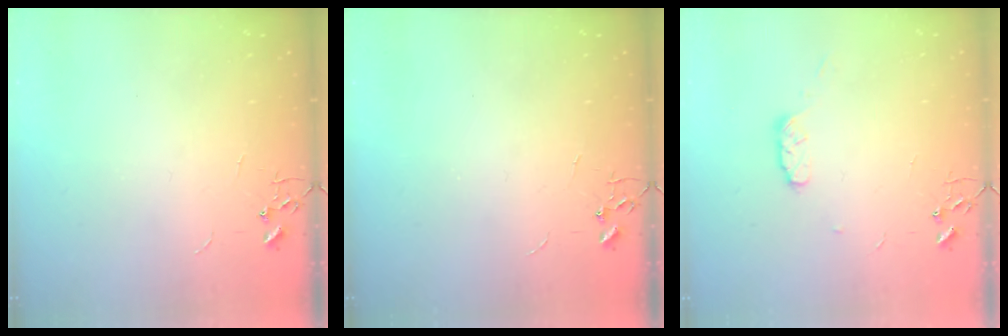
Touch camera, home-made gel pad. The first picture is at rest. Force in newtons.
{"total": 0.0}
{"total": 5.7, "press": 5.7, "slide": 0.9}